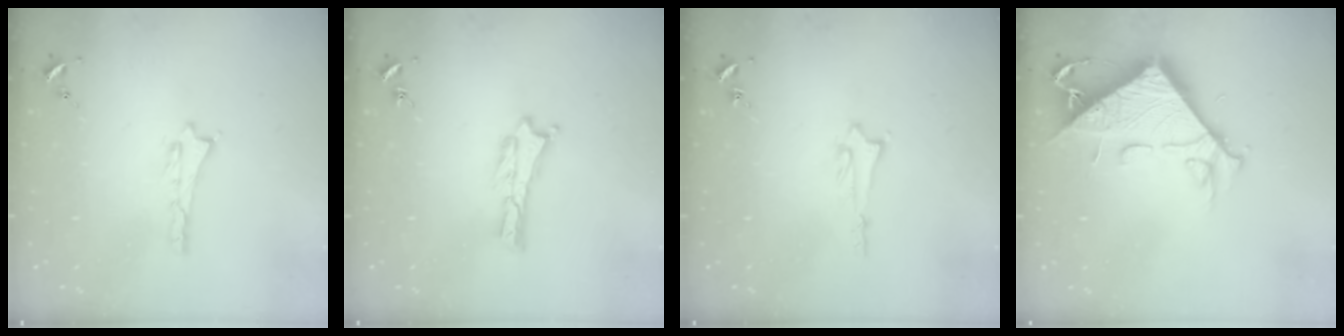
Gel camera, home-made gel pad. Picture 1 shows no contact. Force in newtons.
{"total": 0.0}
{"total": 1.4, "press": 1.4, "slide": 0.2}
{"total": 11.0, "press": 11.0, "slide": 1.1}